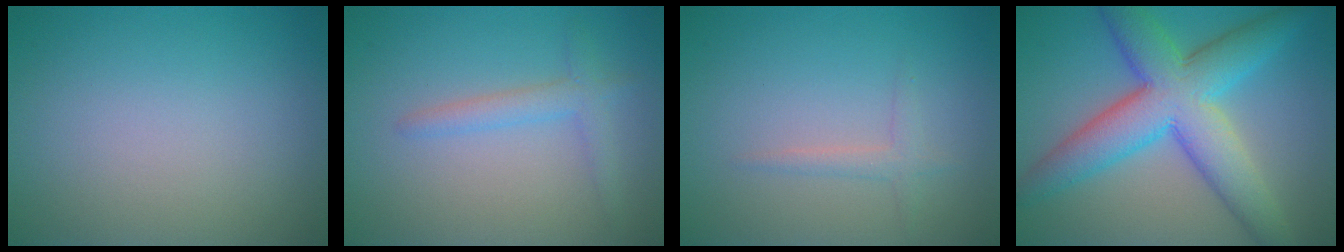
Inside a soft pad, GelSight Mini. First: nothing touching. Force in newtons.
{"total": 2.1, "press": 2.1, "slide": 0.1}
{"total": 1.3, "press": 1.3, "slide": 0.1}
{"total": 9.2, "press": 9.2, "slide": 0.1}